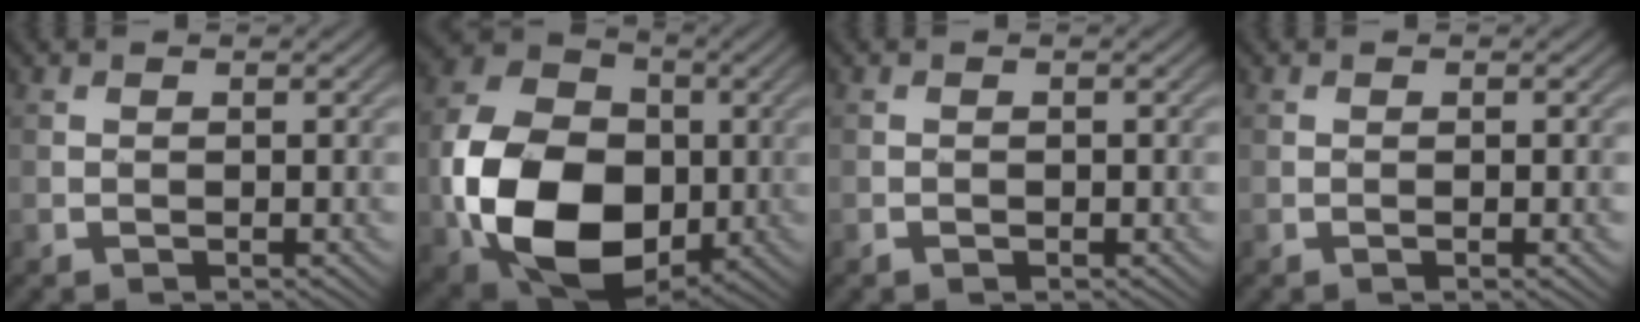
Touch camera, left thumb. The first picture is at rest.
{"total": 15.8, "force": [-2.7, 11.4, 10.6], "torque": [-0.233, -0.018, -0.057]}
{"total": 0.6, "force": [-0.4, 0.4, 0.3], "torque": [-0.003, -0.003, -0.005]}
{"total": 0.9, "force": [-0.2, 0.1, 0.8], "torque": [-0.013, -0.002, -0.004]}